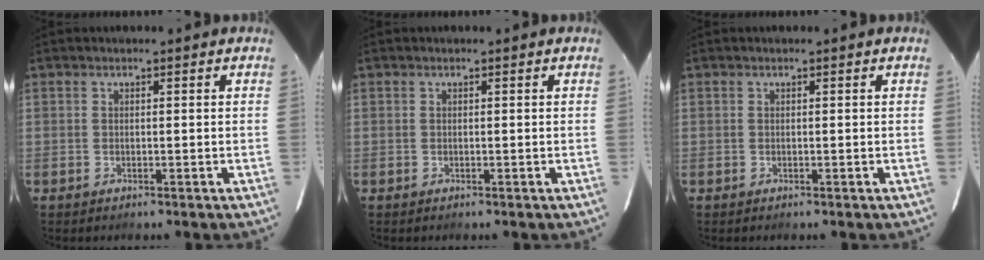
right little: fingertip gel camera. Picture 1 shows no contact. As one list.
[{"total": 0.0}, {"total": 0.0}]